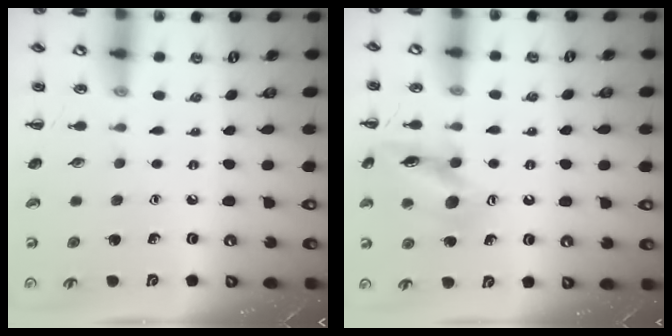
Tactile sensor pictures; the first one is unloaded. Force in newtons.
{"total": 13.7, "press": 13.6, "slide": 1.4}